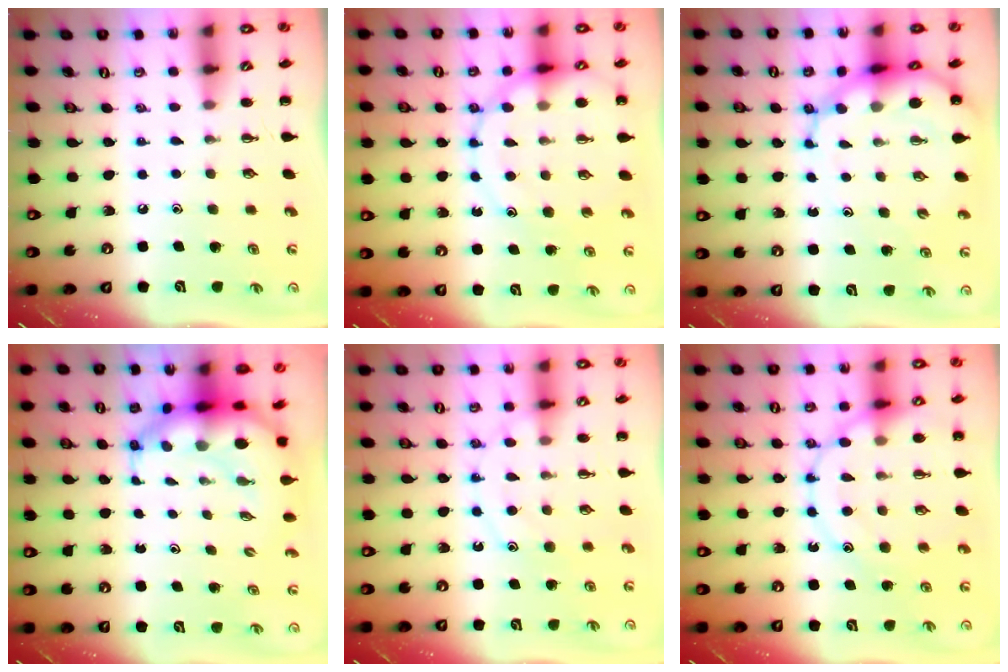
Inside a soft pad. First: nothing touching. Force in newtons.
{"total": 14.4, "press": 14.2, "slide": 2.3}
{"total": 9.3, "press": 8.8, "slide": 2.8}
{"total": 8.0, "press": 7.7, "slide": 2.3}
{"total": 10.6, "press": 10.6, "slide": 0.7}
{"total": 17.0, "press": 16.9, "slide": 1.9}